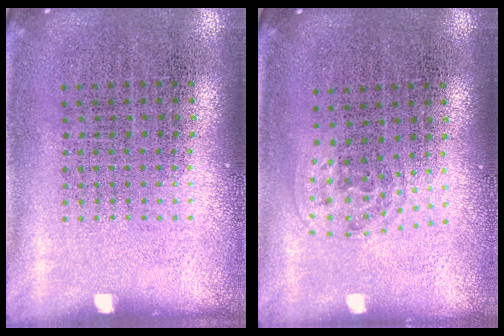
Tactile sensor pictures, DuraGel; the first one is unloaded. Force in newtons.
{"total": 1.1, "press": 0.7, "slide": 0.8}